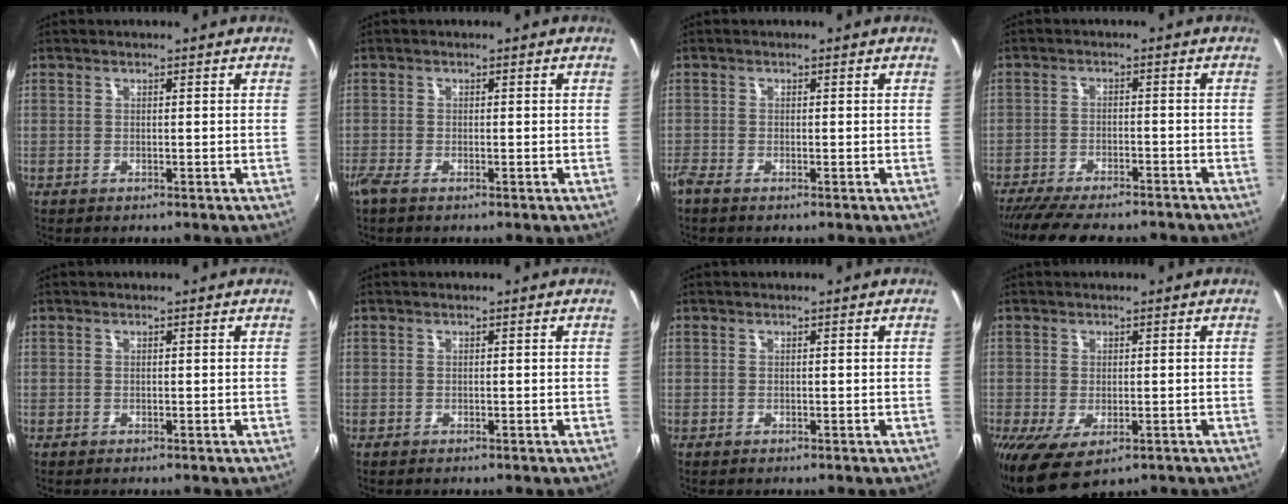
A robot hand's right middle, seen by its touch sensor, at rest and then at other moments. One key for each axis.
{"total": 1.6, "fx": -1.1, "fy": 0.0, "fz": 1.2, "tx": -0.027, "ty": -0.007, "tz": -0.026}
{"total": 1.3, "fx": -1.0, "fy": -0.1, "fz": 0.8, "tx": -0.020, "ty": -0.006, "tz": -0.024}
{"total": 13.6, "fx": -11.7, "fy": 3.0, "fz": 6.2, "tx": -0.131, "ty": -0.036, "tz": -0.178}
{"total": 0.0}
{"total": 0.0}
{"total": 0.0}
{"total": 6.9, "fx": -2.7, "fy": 3.6, "fz": 5.2, "tx": -0.097, "ty": -0.034, "tz": -0.037}